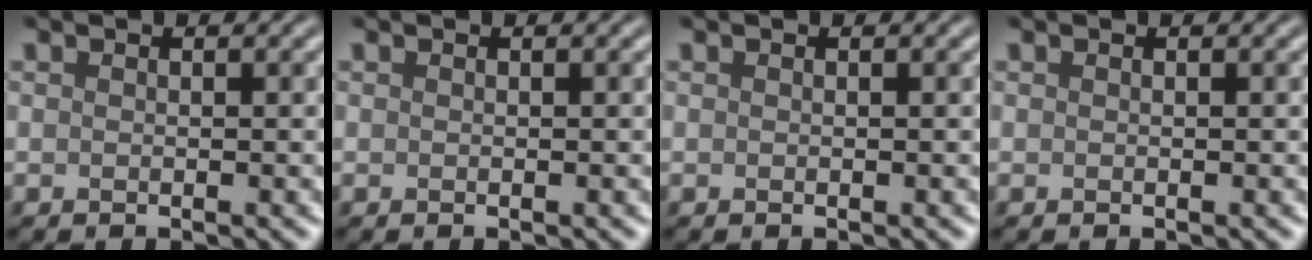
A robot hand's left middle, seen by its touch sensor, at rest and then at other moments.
{"total": 0.0}
{"total": 0.0}
{"total": 0.0}